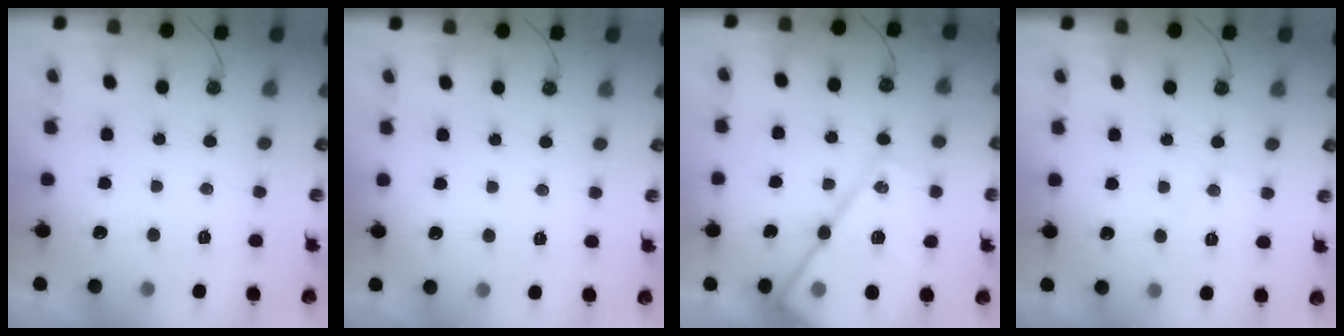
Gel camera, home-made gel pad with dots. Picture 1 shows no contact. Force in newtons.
{"total": 2.8, "press": 2.8, "slide": 0.5}
{"total": 18.9, "press": 18.8, "slide": 1.8}
{"total": 5.6, "press": 5.5, "slide": 0.6}